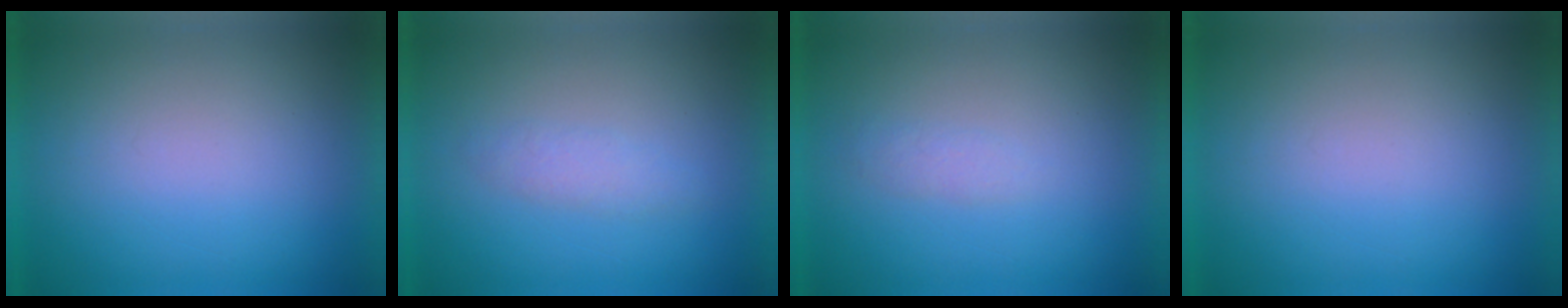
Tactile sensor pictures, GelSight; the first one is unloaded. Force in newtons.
{"total": 1.9}
{"total": 1.4}
{"total": 0.0}